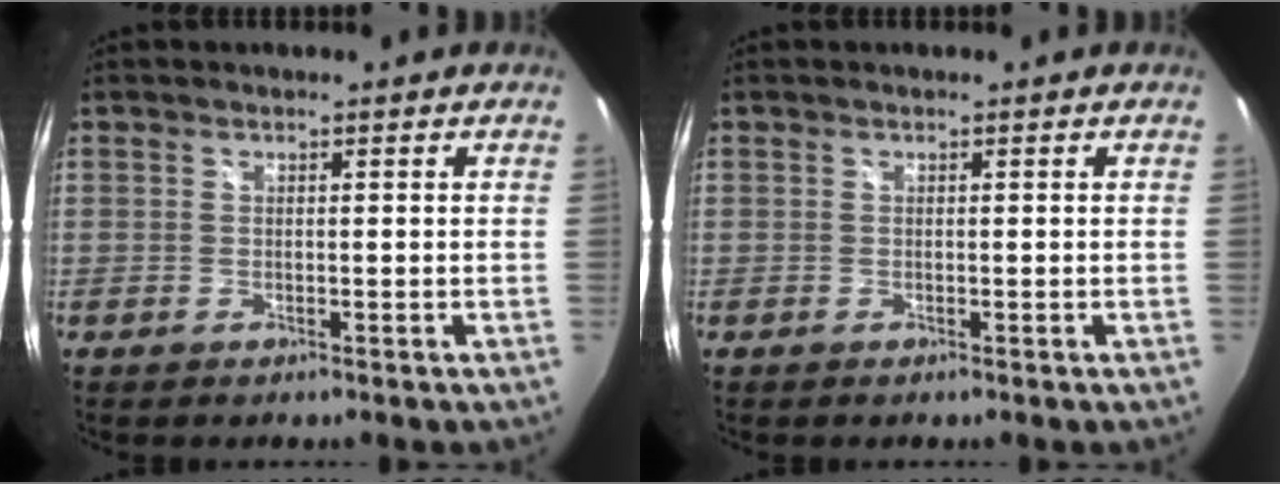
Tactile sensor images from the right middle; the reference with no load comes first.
{"total": 0.0}